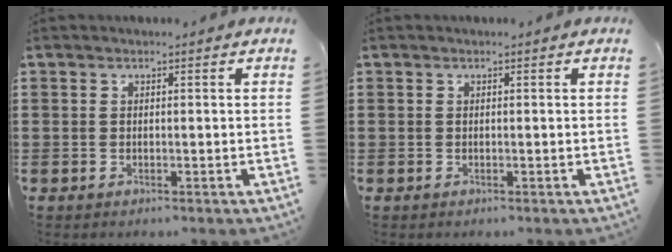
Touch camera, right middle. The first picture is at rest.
{"total": 0.0}